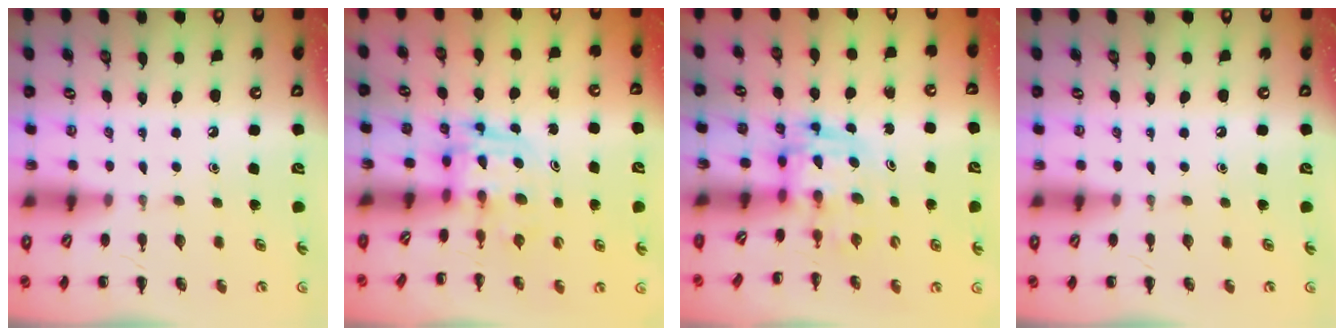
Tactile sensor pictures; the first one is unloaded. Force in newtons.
{"total": 3.1, "press": 3.1, "slide": 0.5}
{"total": 2.8, "press": 2.8, "slide": 0.5}
{"total": 0.0}